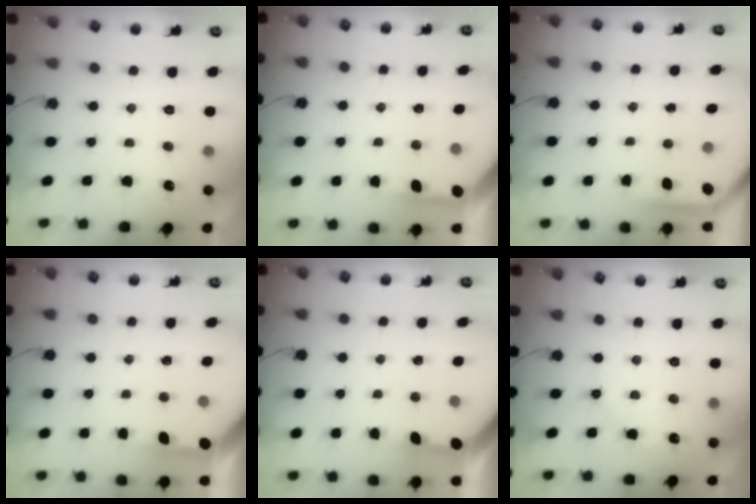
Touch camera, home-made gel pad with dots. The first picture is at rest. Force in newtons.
{"total": 3.9, "press": 3.9, "slide": 0.4}
{"total": 3.9, "press": 3.9, "slide": 0.2}
{"total": 3.6, "press": 3.6, "slide": 0.4}
{"total": 3.3, "press": 3.3, "slide": 0.4}
{"total": 4.2, "press": 4.1, "slide": 0.8}